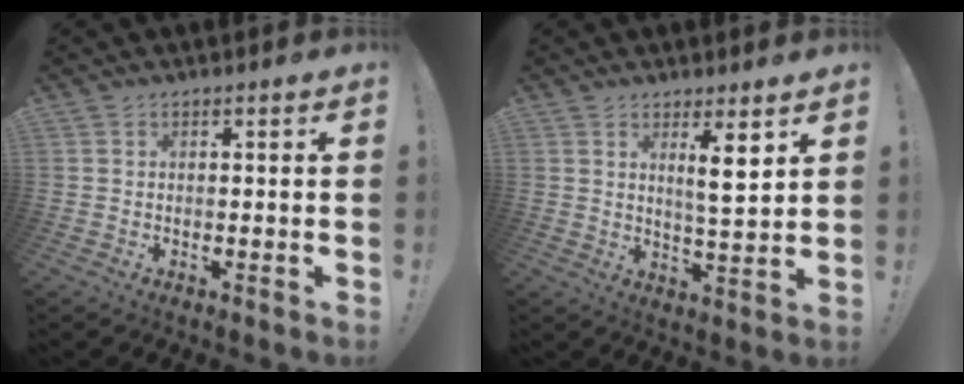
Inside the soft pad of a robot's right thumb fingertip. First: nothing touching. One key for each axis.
{"total": 7.2, "fx": 3.7, "fy": 0.7, "fz": 6.2, "tx": -0.091, "ty": -0.025, "tz": 0.052}